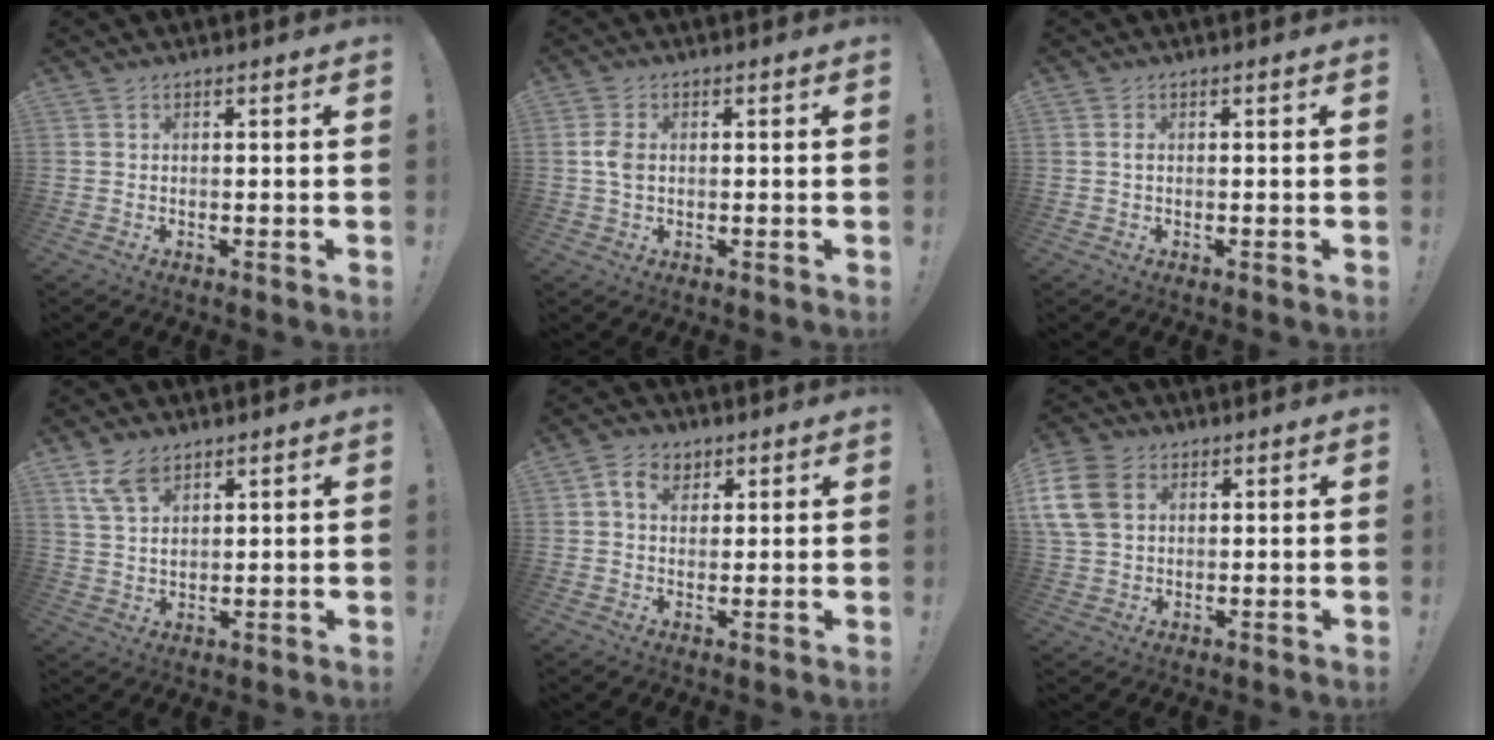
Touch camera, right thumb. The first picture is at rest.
{"total": 3.9, "force": [0.0, 2.5, 3.1], "torque": [-0.067, 0.002, -0.004]}
{"total": 0.8, "force": [-0.2, 0.3, 0.7], "torque": [-0.019, 0.005, -0.003]}
{"total": 8.1, "force": [5.3, 4.1, 4.4], "torque": [-0.087, -0.015, 0.105]}
{"total": 6.6, "force": [2.9, 4.9, 3.3], "torque": [-0.053, 0.000, 0.054]}
{"total": 12.7, "force": [3.9, 9.3, 7.8], "torque": [-0.173, -0.005, 0.078]}